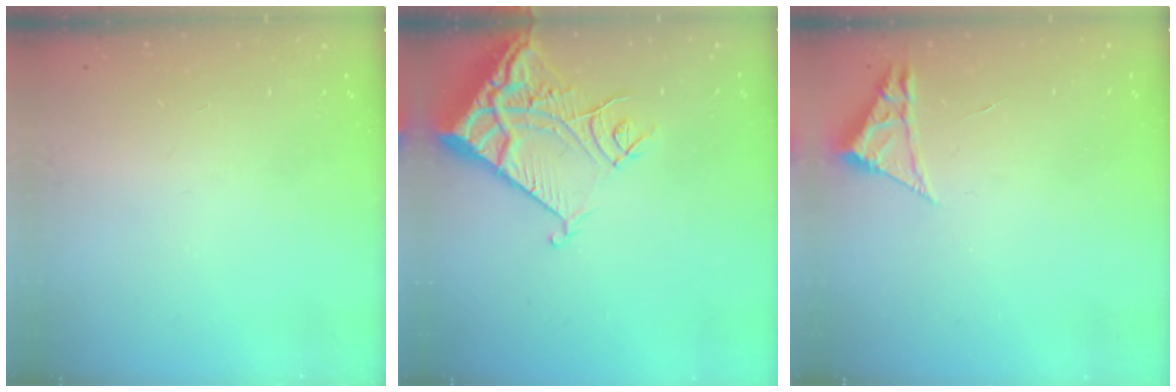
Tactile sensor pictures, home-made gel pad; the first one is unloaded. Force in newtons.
{"total": 13.1, "press": 13.0, "slide": 1.7}
{"total": 2.3, "press": 2.3, "slide": 0.4}